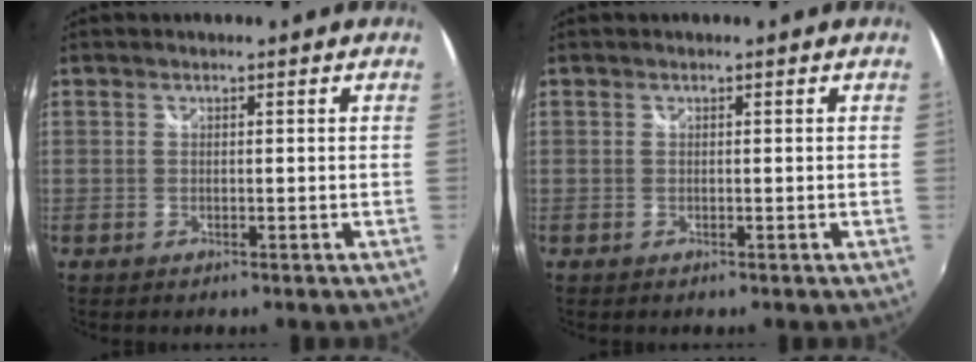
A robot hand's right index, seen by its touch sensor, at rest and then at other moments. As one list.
[{"total": 0.0}]